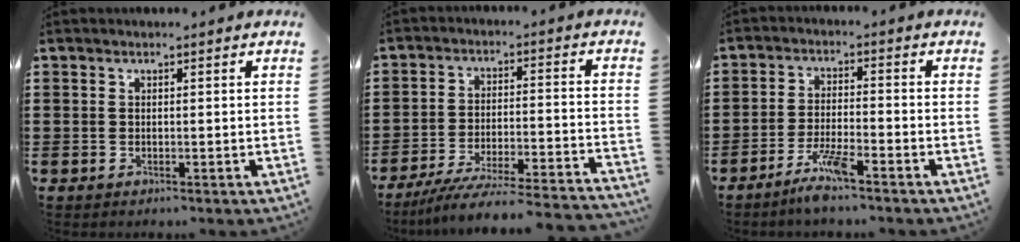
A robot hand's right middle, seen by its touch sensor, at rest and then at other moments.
{"total": 6.9, "force": [-6.3, -0.3, 2.7], "torque": [-0.057, -0.011, -0.126]}
{"total": 5.0, "force": [-3.8, 0.3, 3.3], "torque": [-0.075, -0.007, -0.072]}